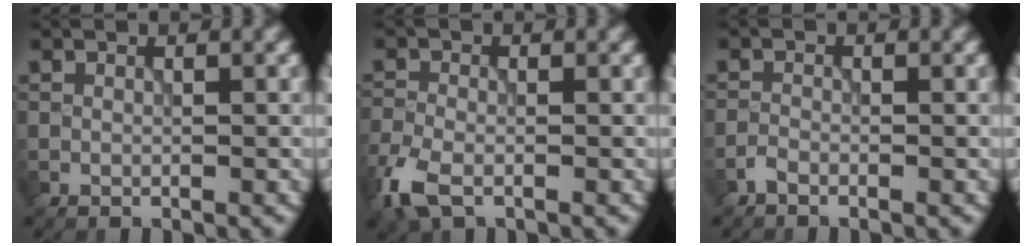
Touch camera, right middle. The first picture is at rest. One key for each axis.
{"total": 4.1, "fx": -2.4, "fy": 2.0, "fz": 2.7, "tx": -0.073, "ty": -0.010, "tz": -0.063}
{"total": 0.9, "fx": -0.8, "fy": 0.2, "fz": 0.4, "tx": -0.008, "ty": 0.001, "tz": -0.020}